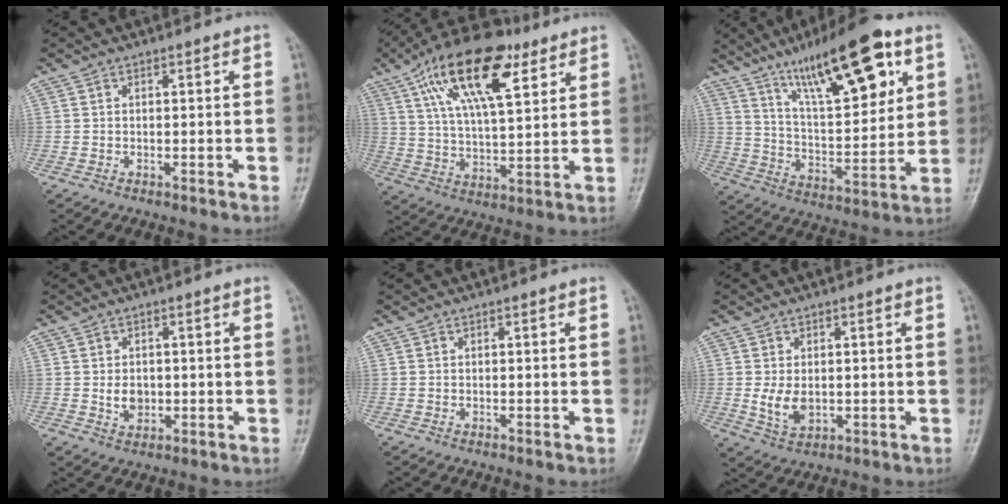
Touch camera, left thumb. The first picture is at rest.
{"total": 19.6, "force": [9.6, 8.1, 15.1], "torque": [-0.246, -0.015, 0.166]}
{"total": 22.0, "force": [11.5, 7.0, 17.5], "torque": [-0.244, -0.035, 0.195]}
{"total": 3.8, "force": [-0.1, 3.0, 2.4], "torque": [-0.028, -0.002, 0.003]}
{"total": 0.0}
{"total": 5.0, "force": [-0.1, 3.3, 3.7], "torque": [-0.060, -0.010, 0.007]}